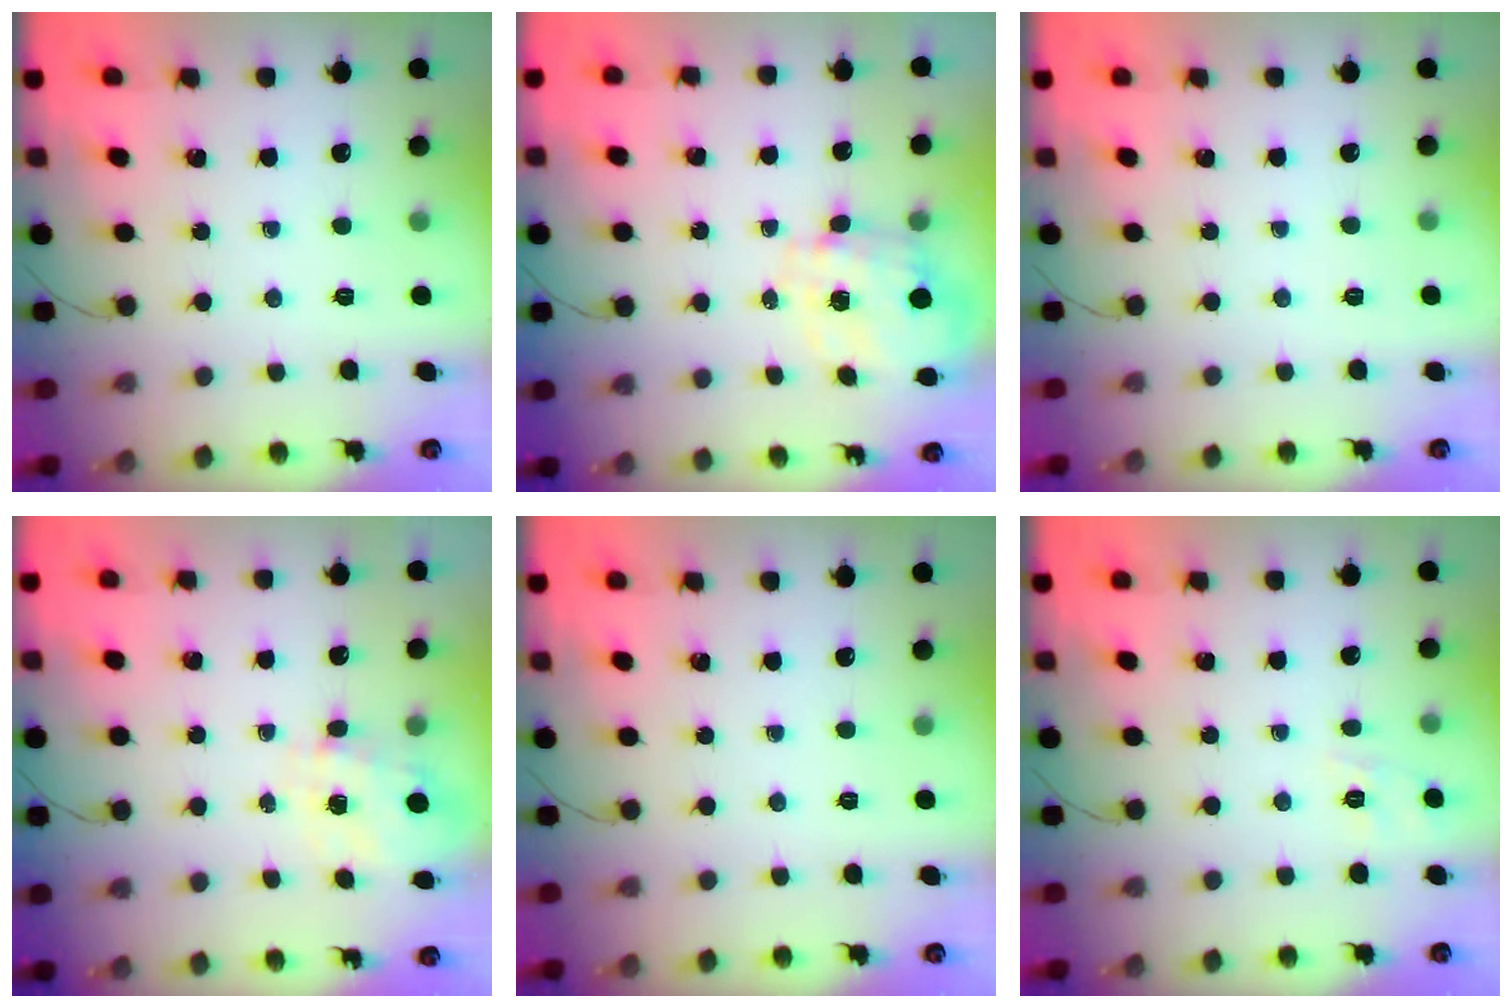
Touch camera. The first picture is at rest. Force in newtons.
{"total": 2.9, "press": 2.7, "slide": 1.1}
{"total": 4.1, "press": 3.8, "slide": 1.6}
{"total": 0.7, "press": 0.4, "slide": 0.6}
{"total": 0.0}
{"total": 2.0, "press": 0.8, "slide": 1.9}